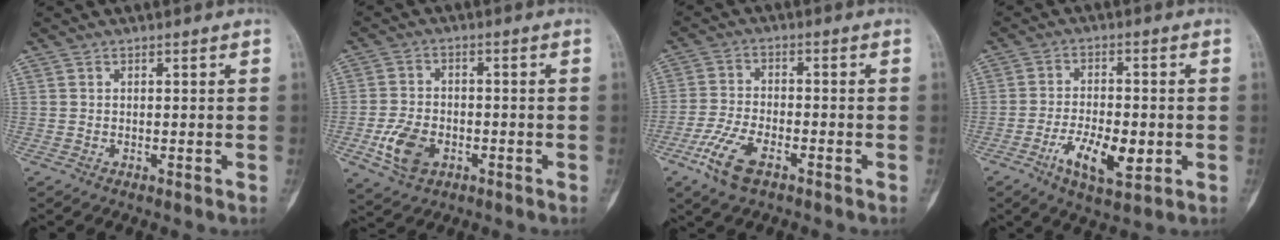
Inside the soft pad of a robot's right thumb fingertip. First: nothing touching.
{"total": 8.0, "force": [-2.8, 5.3, 5.2], "torque": [-0.096, 0.008, -0.049]}
{"total": 8.2, "force": [-4.6, 3.6, 5.8], "torque": [-0.129, 0.011, -0.089]}
{"total": 9.4, "force": [-3.0, 3.9, 8.0], "torque": [-0.135, 0.005, -0.050]}